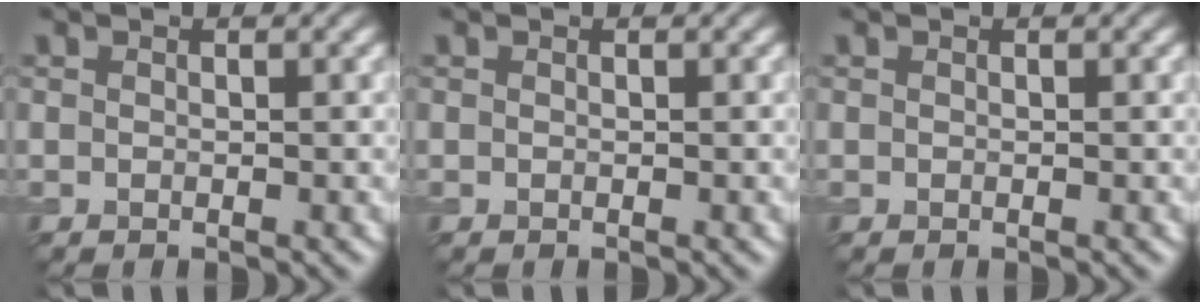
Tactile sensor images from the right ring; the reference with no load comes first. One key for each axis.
{"total": 0.0}
{"total": 0.0}